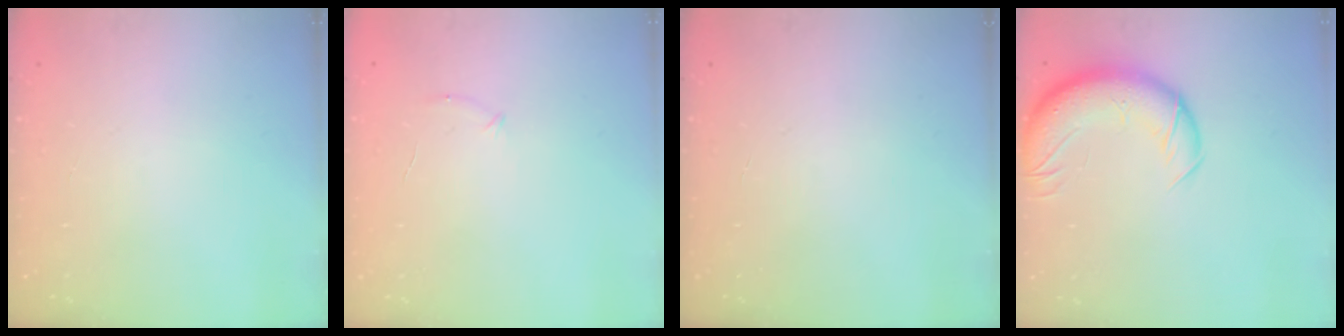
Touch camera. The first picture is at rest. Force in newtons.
{"total": 4.7, "press": 4.5, "slide": 1.3}
{"total": 0.0}
{"total": 13.3, "press": 12.8, "slide": 3.6}